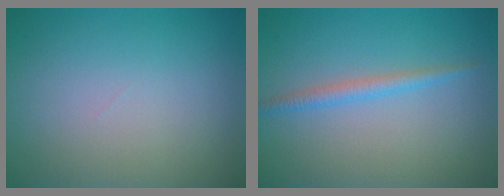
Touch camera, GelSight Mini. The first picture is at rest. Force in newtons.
{"total": 1.7, "press": 1.7, "slide": 0.1}